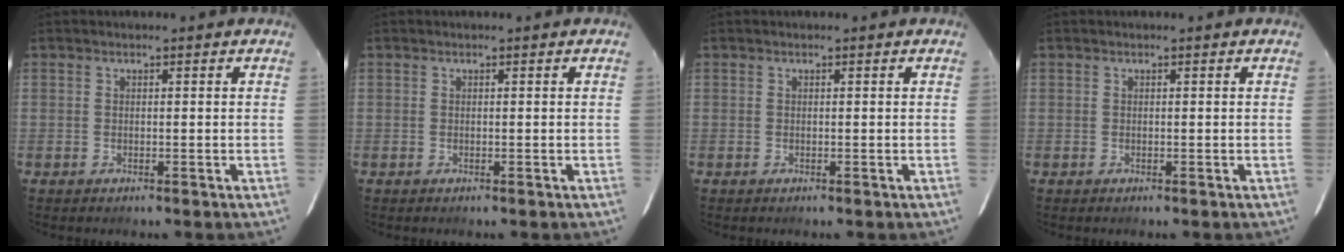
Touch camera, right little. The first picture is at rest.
{"total": 0.0}
{"total": 0.0}
{"total": 0.0}